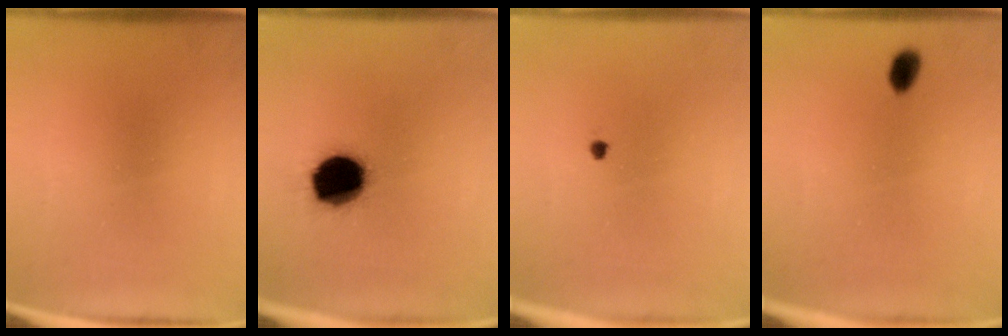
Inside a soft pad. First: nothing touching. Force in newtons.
{"total": 16.1}
{"total": 1.0}
{"total": 2.4}